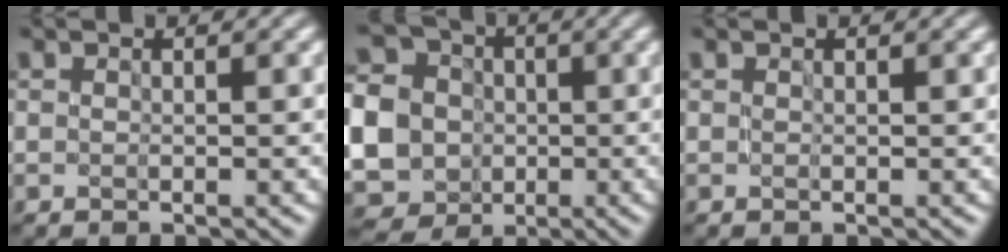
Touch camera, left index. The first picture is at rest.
{"total": 14.3, "force": [-2.3, 12.9, 5.8], "torque": [-0.157, -0.008, -0.075]}
{"total": 0.0}